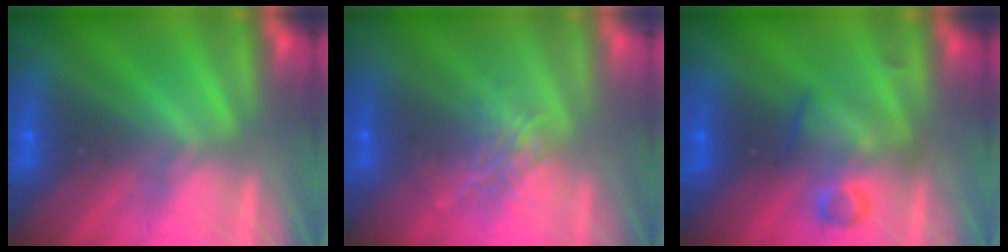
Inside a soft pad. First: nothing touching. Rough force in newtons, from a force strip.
{"total": 2.0}
{"total": 3.0}